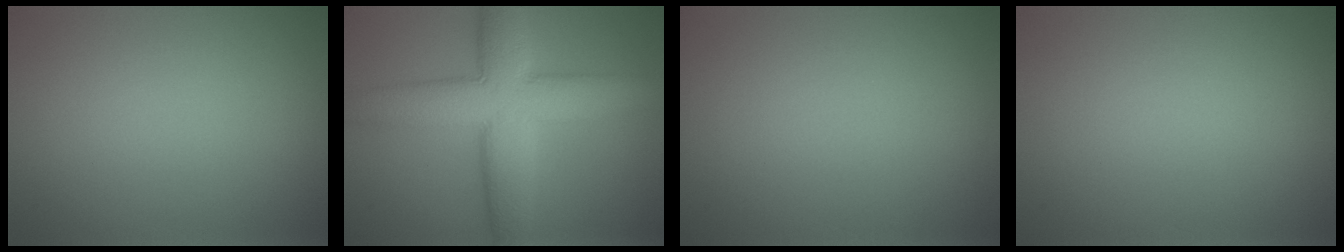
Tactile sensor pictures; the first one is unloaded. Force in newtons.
{"total": 9.8, "press": 9.8, "slide": 0.5}
{"total": 0.0}
{"total": 0.0}